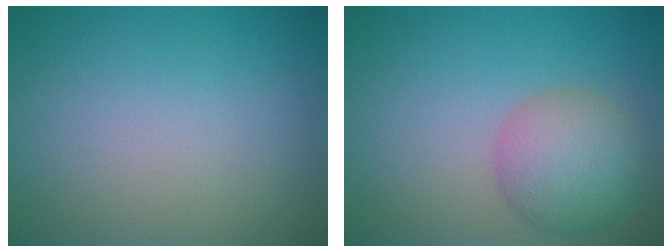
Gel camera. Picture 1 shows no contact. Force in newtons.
{"total": 5.0, "press": 5.0, "slide": 0.2}